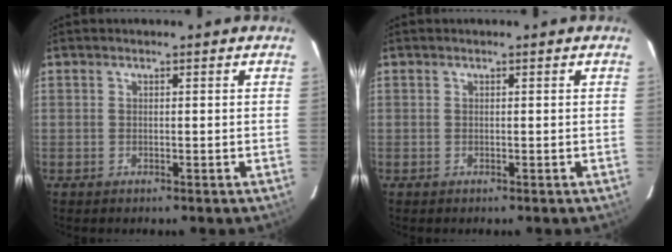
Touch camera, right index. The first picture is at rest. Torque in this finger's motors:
{"motor_torque": [0.05, 0.06, 0.00, 0.01]}